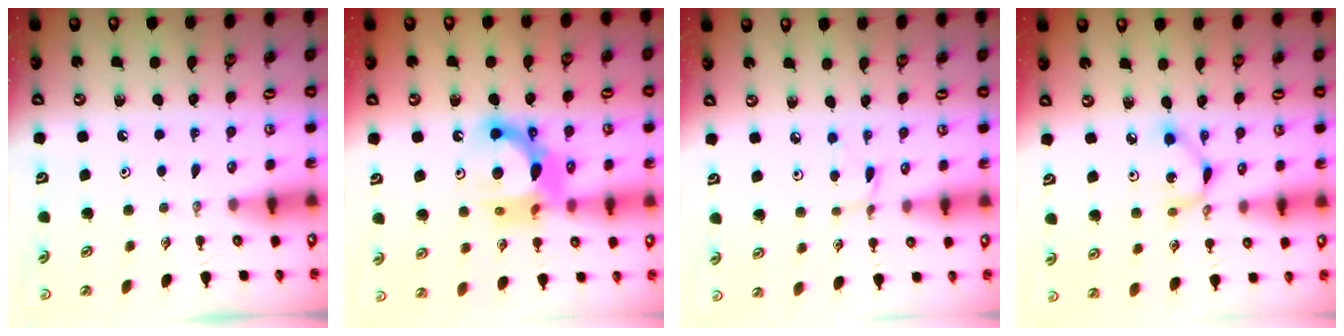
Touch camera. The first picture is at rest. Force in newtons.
{"total": 12.4, "press": 12.3, "slide": 1.8}
{"total": 1.2, "press": 1.2, "slide": 0.1}
{"total": 4.9, "press": 4.9, "slide": 0.2}